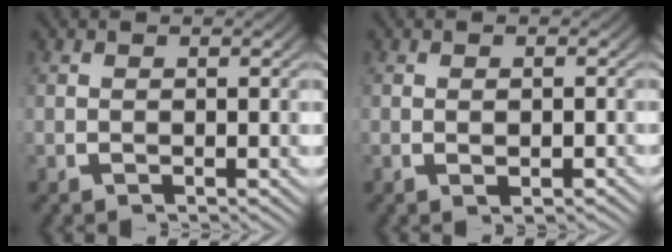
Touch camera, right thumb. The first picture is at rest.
{"total": 1.4, "force": [-0.4, 0.9, 0.9], "torque": [-0.016, -0.006, -0.006]}